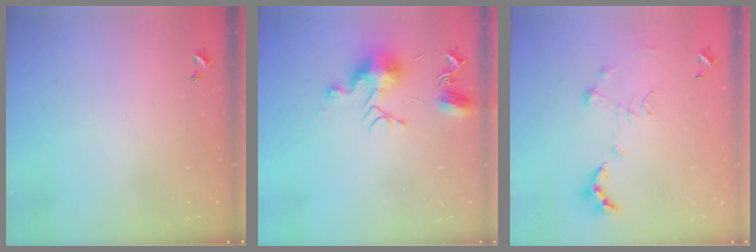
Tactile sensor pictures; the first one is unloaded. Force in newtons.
{"total": 9.6, "press": 9.6, "slide": 0.4}
{"total": 1.1, "press": 1.0, "slide": 0.4}